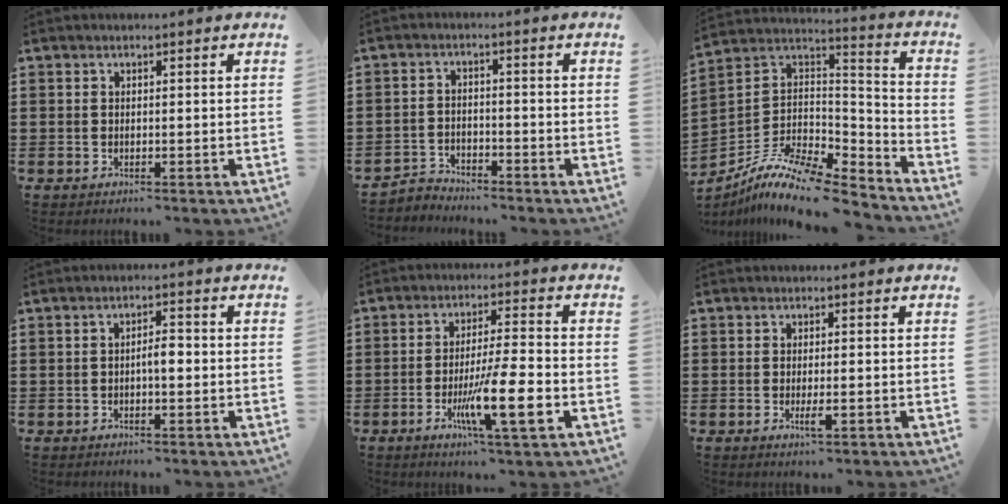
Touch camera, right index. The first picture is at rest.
{"total": 2.8, "force": [-2.7, 0.5, -0.2], "torque": [-0.007, 0.001, -0.060]}
{"total": 11.2, "force": [-8.9, 2.8, 6.2], "torque": [-0.123, 0.015, -0.175]}
{"total": 2.7, "force": [-0.5, 0.8, 2.5], "torque": [-0.046, 0.004, -0.010]}
{"total": 10.7, "force": [-3.6, 1.3, 10.0], "torque": [-0.188, -0.014, -0.065]}
{"total": 2.2, "force": [-0.8, 0.3, 2.1], "torque": [-0.042, -0.005, -0.017]}